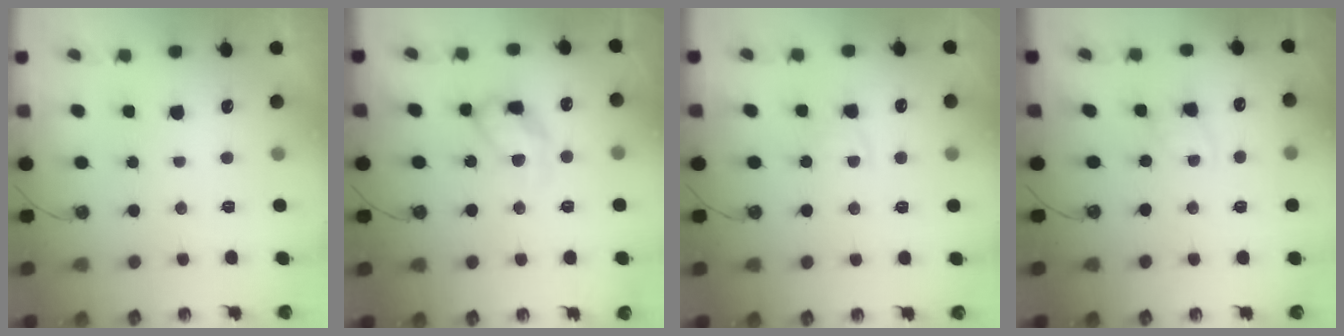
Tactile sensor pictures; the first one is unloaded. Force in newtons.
{"total": 13.2, "press": 13.1, "slide": 1.6}
{"total": 5.4, "press": 5.3, "slide": 0.6}
{"total": 1.9, "press": 1.9, "slide": 0.3}